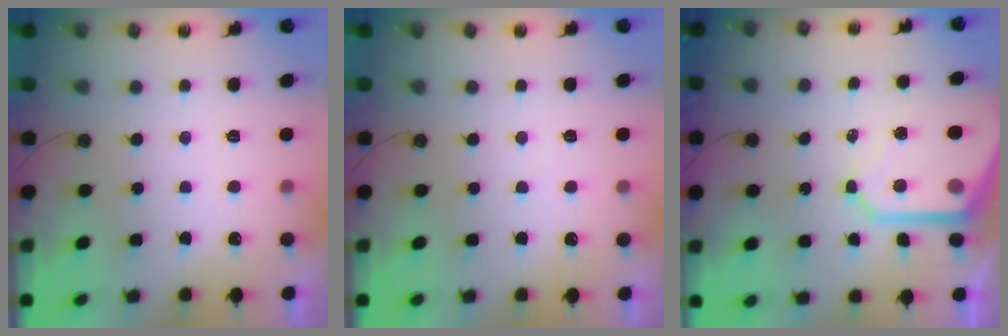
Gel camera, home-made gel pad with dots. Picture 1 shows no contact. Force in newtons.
{"total": 2.4, "press": 2.3, "slide": 0.5}
{"total": 11.6, "press": 11.5, "slide": 1.0}